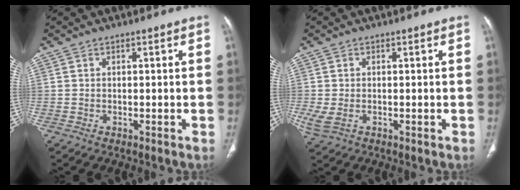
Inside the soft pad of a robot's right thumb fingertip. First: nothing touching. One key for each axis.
{"total": 3.3, "fx": -0.6, "fy": 1.8, "fz": 2.6, "tx": -0.075, "ty": -0.001, "tz": -0.006}